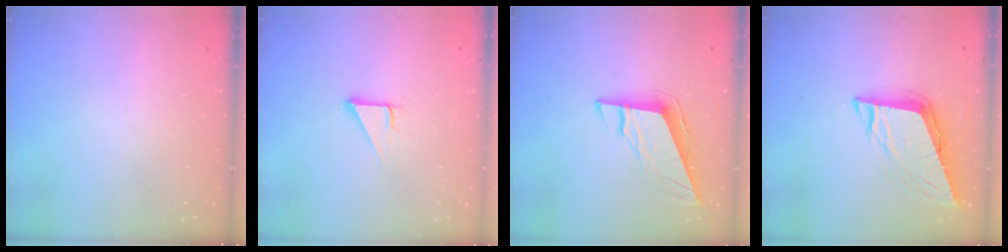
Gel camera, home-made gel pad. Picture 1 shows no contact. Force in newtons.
{"total": 2.7, "press": 2.7, "slide": 0.0}
{"total": 9.6, "press": 9.4, "slide": 1.8}
{"total": 9.8, "press": 9.3, "slide": 3.0}